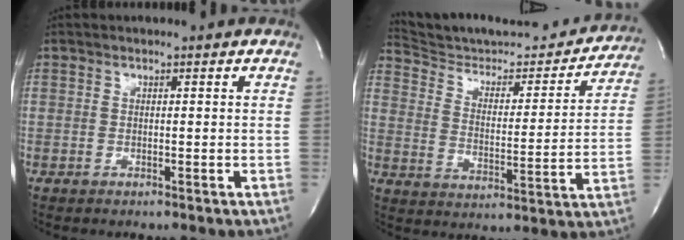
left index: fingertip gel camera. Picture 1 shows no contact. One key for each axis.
{"total": 21.6, "fx": 20.7, "fy": 3.9, "fz": 5.0, "tx": -0.069, "ty": -0.040, "tz": 0.288}